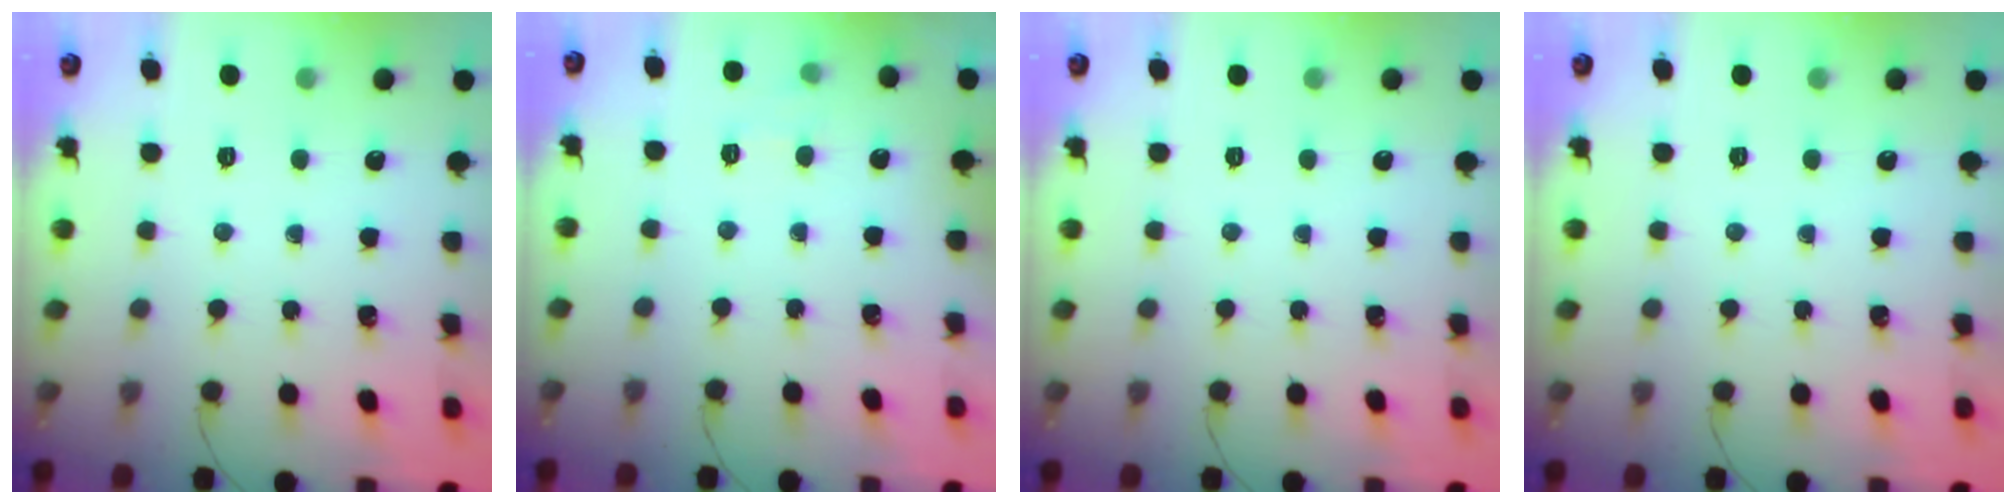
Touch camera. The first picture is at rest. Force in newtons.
{"total": 4.5, "press": 4.0, "slide": 2.1}
{"total": 0.0}
{"total": 0.0}